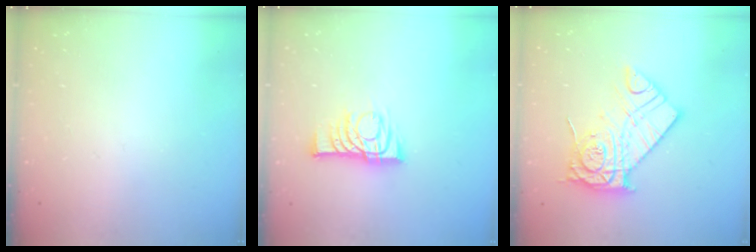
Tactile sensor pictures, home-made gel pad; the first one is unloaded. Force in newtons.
{"total": 10.2, "press": 10.1, "slide": 0.8}
{"total": 14.9, "press": 14.8, "slide": 1.1}